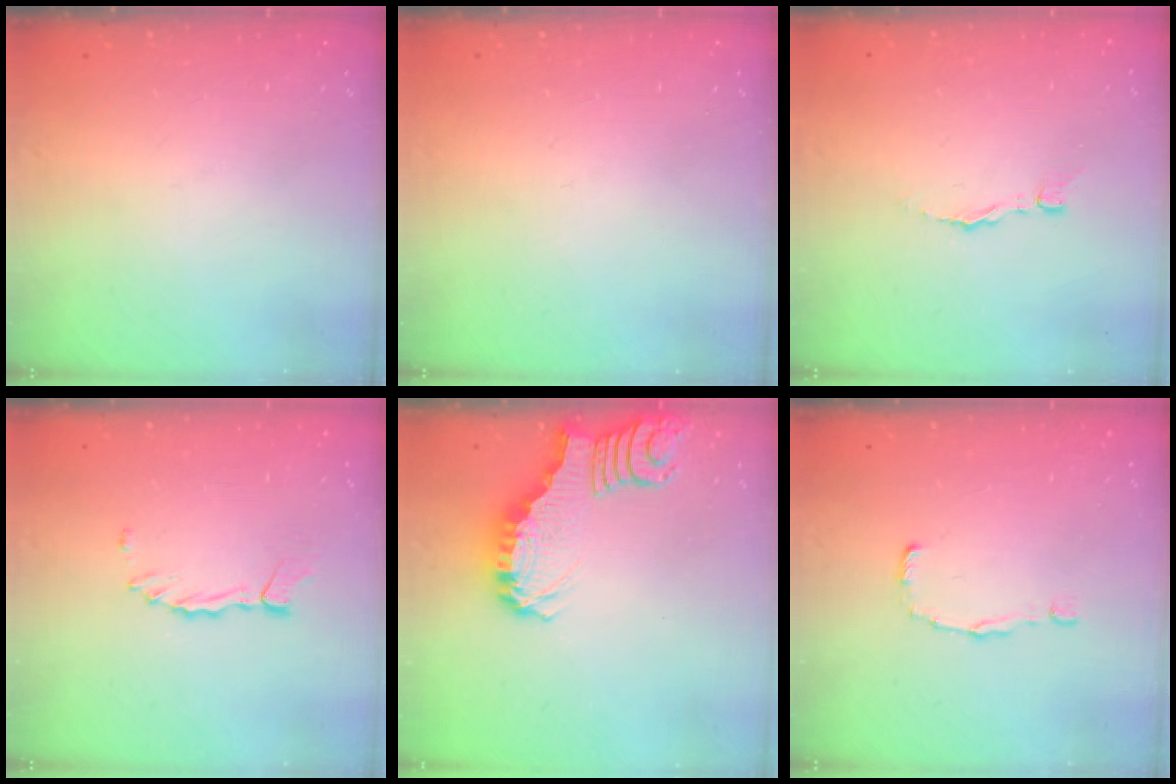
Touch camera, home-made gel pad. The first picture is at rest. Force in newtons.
{"total": 0.0}
{"total": 3.3, "press": 3.3, "slide": 0.2}
{"total": 1.5, "press": 1.5, "slide": 0.3}
{"total": 2.9, "press": 2.8, "slide": 0.5}
{"total": 0.0}